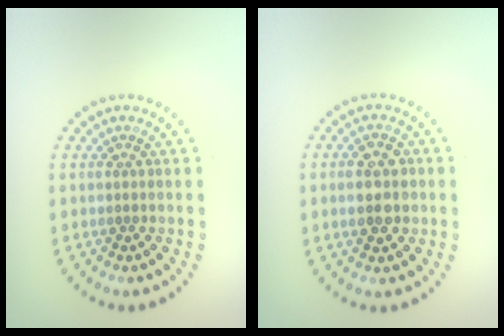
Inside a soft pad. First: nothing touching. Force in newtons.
{"total": 3.9, "press": 3.9, "slide": 0.3}